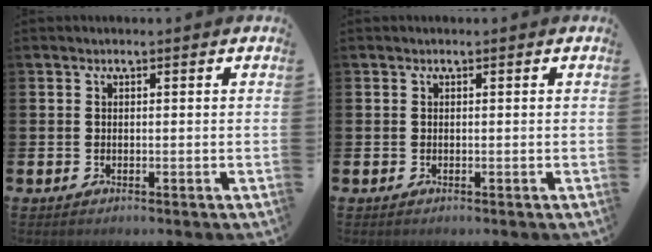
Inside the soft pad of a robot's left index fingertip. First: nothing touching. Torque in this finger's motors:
{"motor_torque": [-0.02, 0.02, 0.00, 0.00]}